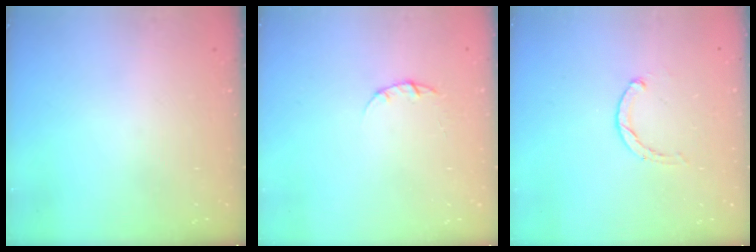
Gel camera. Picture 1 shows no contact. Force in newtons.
{"total": 3.2, "press": 3.1, "slide": 0.4}
{"total": 0.6, "press": 0.6, "slide": 0.2}